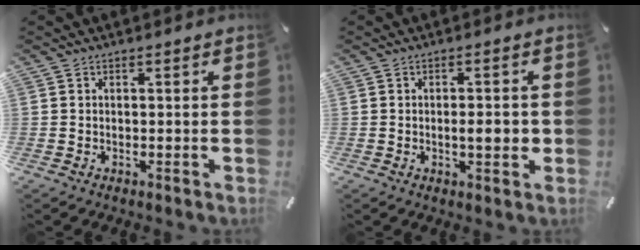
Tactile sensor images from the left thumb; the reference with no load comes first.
{"total": 4.8, "force": [-0.4, 1.5, 4.6], "torque": [-0.070, 0.001, -0.010]}